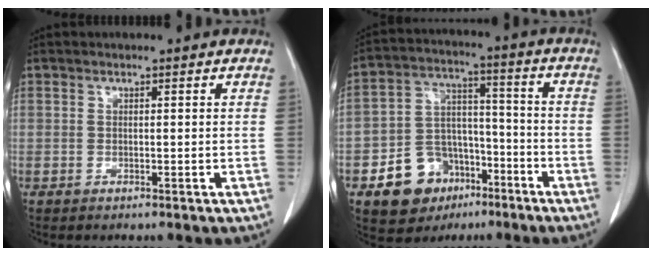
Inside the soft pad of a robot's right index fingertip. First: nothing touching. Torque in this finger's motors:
{"motor_torque": [-0.06, -0.31, -0.68, -0.21]}